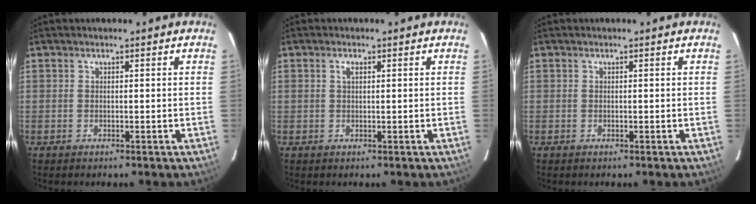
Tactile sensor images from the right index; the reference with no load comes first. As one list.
[{"total": 1.1, "force": [0.4, 0.5, 0.9], "torque": [-0.017, 0.003, 0.006]}, {"total": 0.0}]